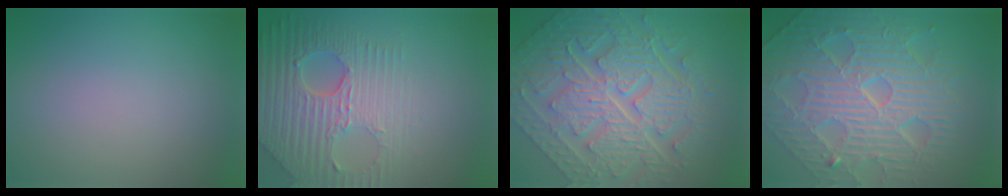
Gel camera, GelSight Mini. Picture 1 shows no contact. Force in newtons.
{"total": 7.7, "press": 5.5, "slide": 5.4}
{"total": 11.1, "press": 7.8, "slide": 7.9}
{"total": 11.7, "press": 7.6, "slide": 8.8}